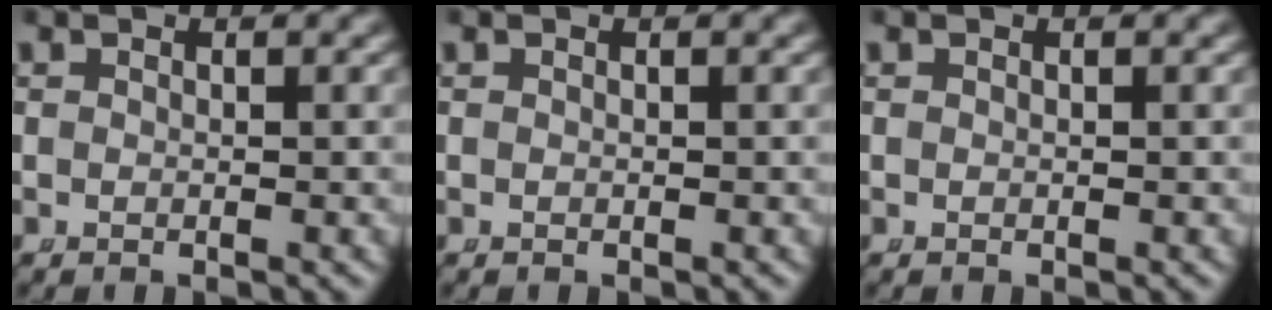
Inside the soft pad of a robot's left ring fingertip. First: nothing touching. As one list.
[{"total": 0.0}, {"total": 0.0}]